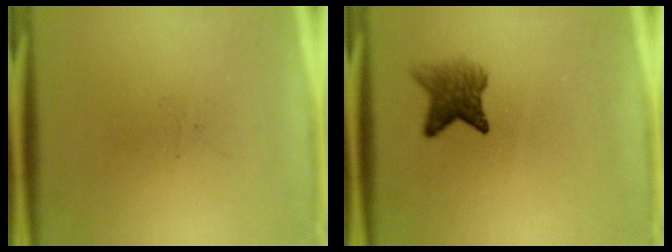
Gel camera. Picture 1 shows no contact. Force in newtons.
{"total": 4.4}